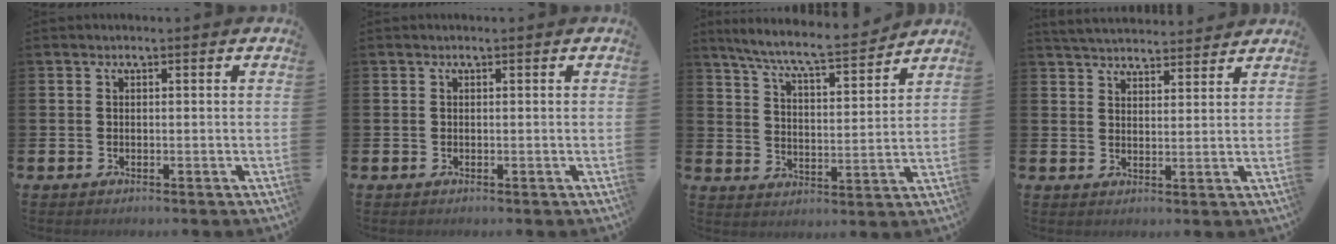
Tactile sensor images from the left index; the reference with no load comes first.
{"total": 0.0}
{"total": 7.4, "force": [6.9, 0.3, 2.7], "torque": [-0.084, -0.046, 0.119]}
{"total": 4.3, "force": [4.3, 0.6, 0.0], "torque": [-0.010, -0.026, 0.078]}